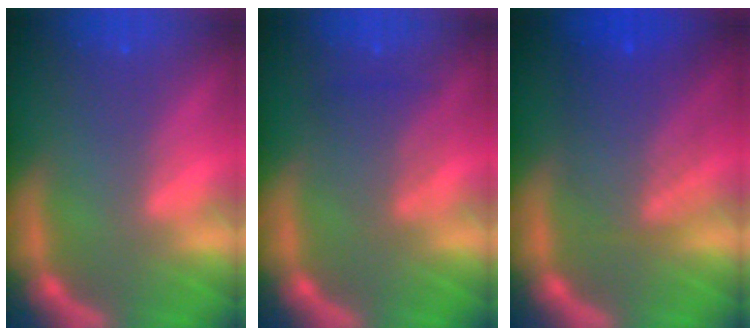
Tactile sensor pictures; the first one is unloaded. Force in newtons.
{"total": 3.0}
{"total": 6.1}